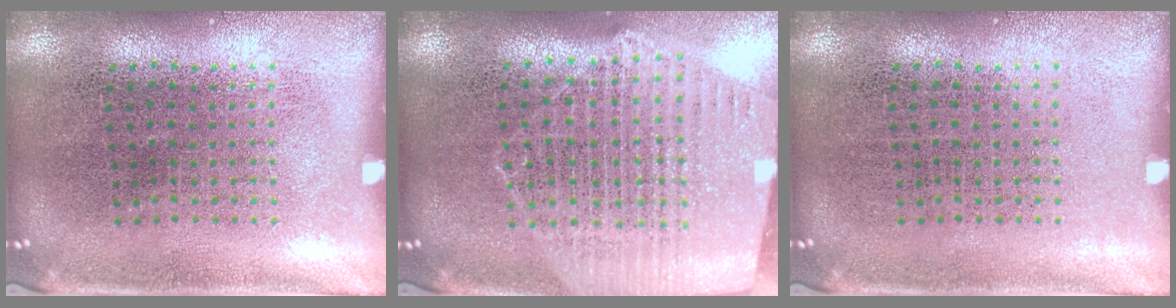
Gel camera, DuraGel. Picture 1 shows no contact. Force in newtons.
{"total": 1.6, "press": 1.5, "slide": 0.4}
{"total": 0.0}